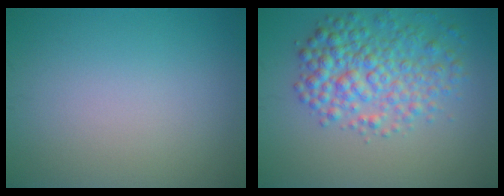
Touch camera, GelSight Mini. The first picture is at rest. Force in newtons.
{"total": 5.8, "press": 5.8, "slide": 0.2}